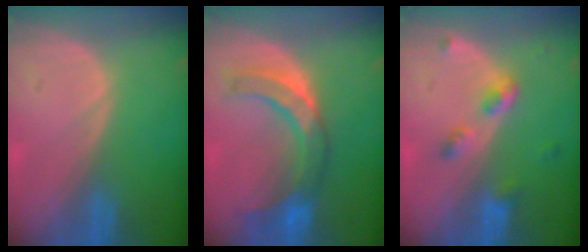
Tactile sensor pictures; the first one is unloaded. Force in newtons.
{"total": 7.9, "press": 7.9, "slide": 0.2}
{"total": 4.1, "press": 3.9, "slide": 1.2}